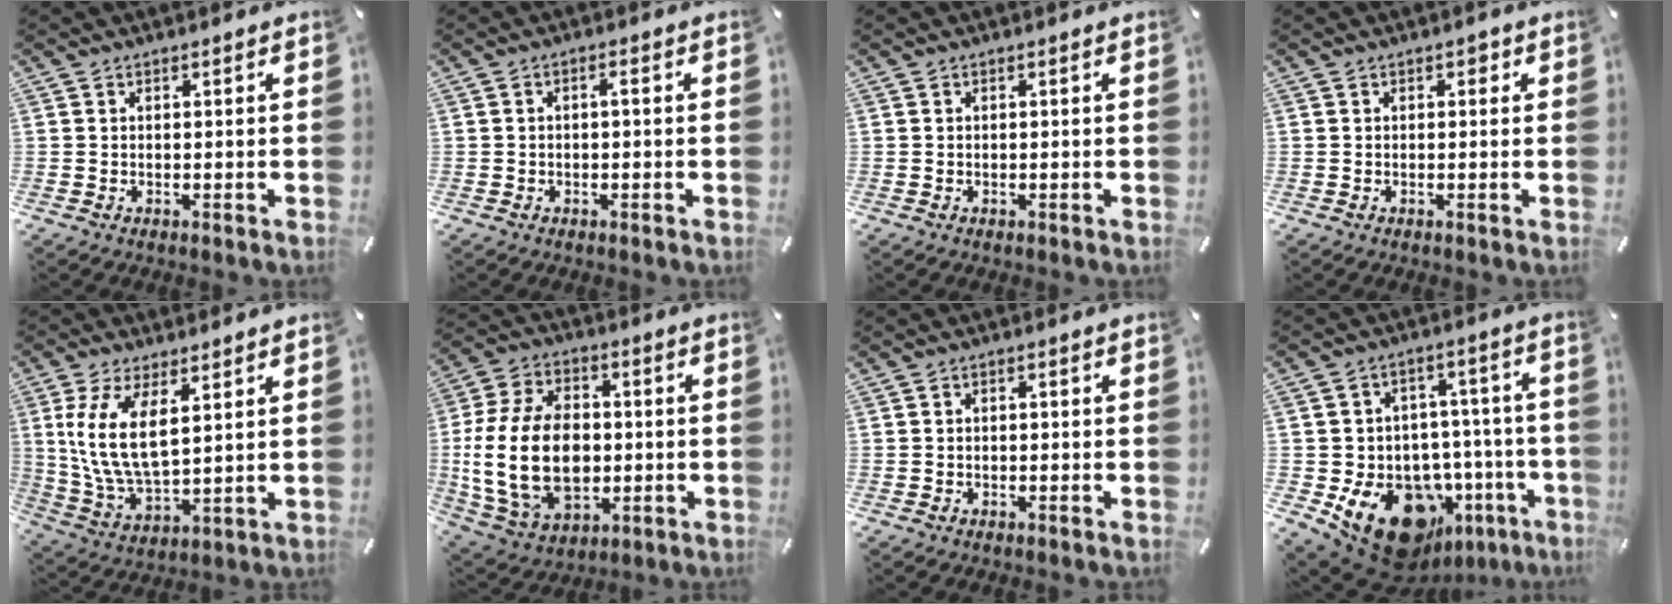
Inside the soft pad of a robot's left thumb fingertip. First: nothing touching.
{"total": 1.6, "force": [-0.5, 0.7, 1.4], "torque": [-0.026, 0.005, -0.011]}
{"total": 0.0}
{"total": 1.2, "force": [0.2, 1.1, 0.6], "torque": [-0.005, 0.006, -0.002]}
{"total": 12.3, "force": [4.4, 6.2, 9.6], "torque": [-0.215, -0.013, 0.081]}
{"total": 21.1, "force": [-1.8, 15.2, 14.5], "torque": [-0.314, 0.000, -0.030]}
{"total": 1.0, "force": [-0.5, 0.6, 0.5], "torque": [-0.010, 0.003, -0.011]}
{"total": 21.2, "force": [-10.4, 13.5, 12.5], "torque": [-0.191, 0.056, -0.153]}